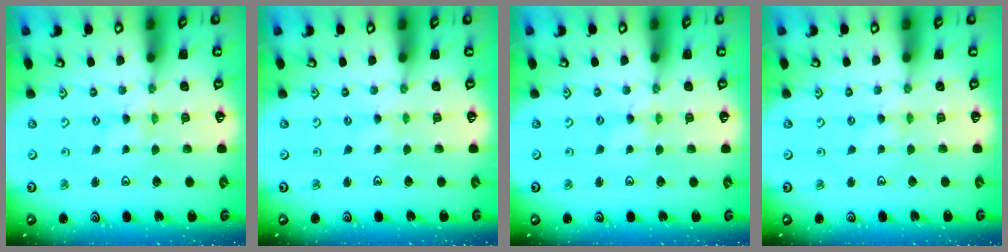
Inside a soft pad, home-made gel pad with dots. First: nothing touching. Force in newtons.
{"total": 0.0}
{"total": 1.2, "press": 1.1, "slide": 0.2}
{"total": 2.5, "press": 2.4, "slide": 0.4}